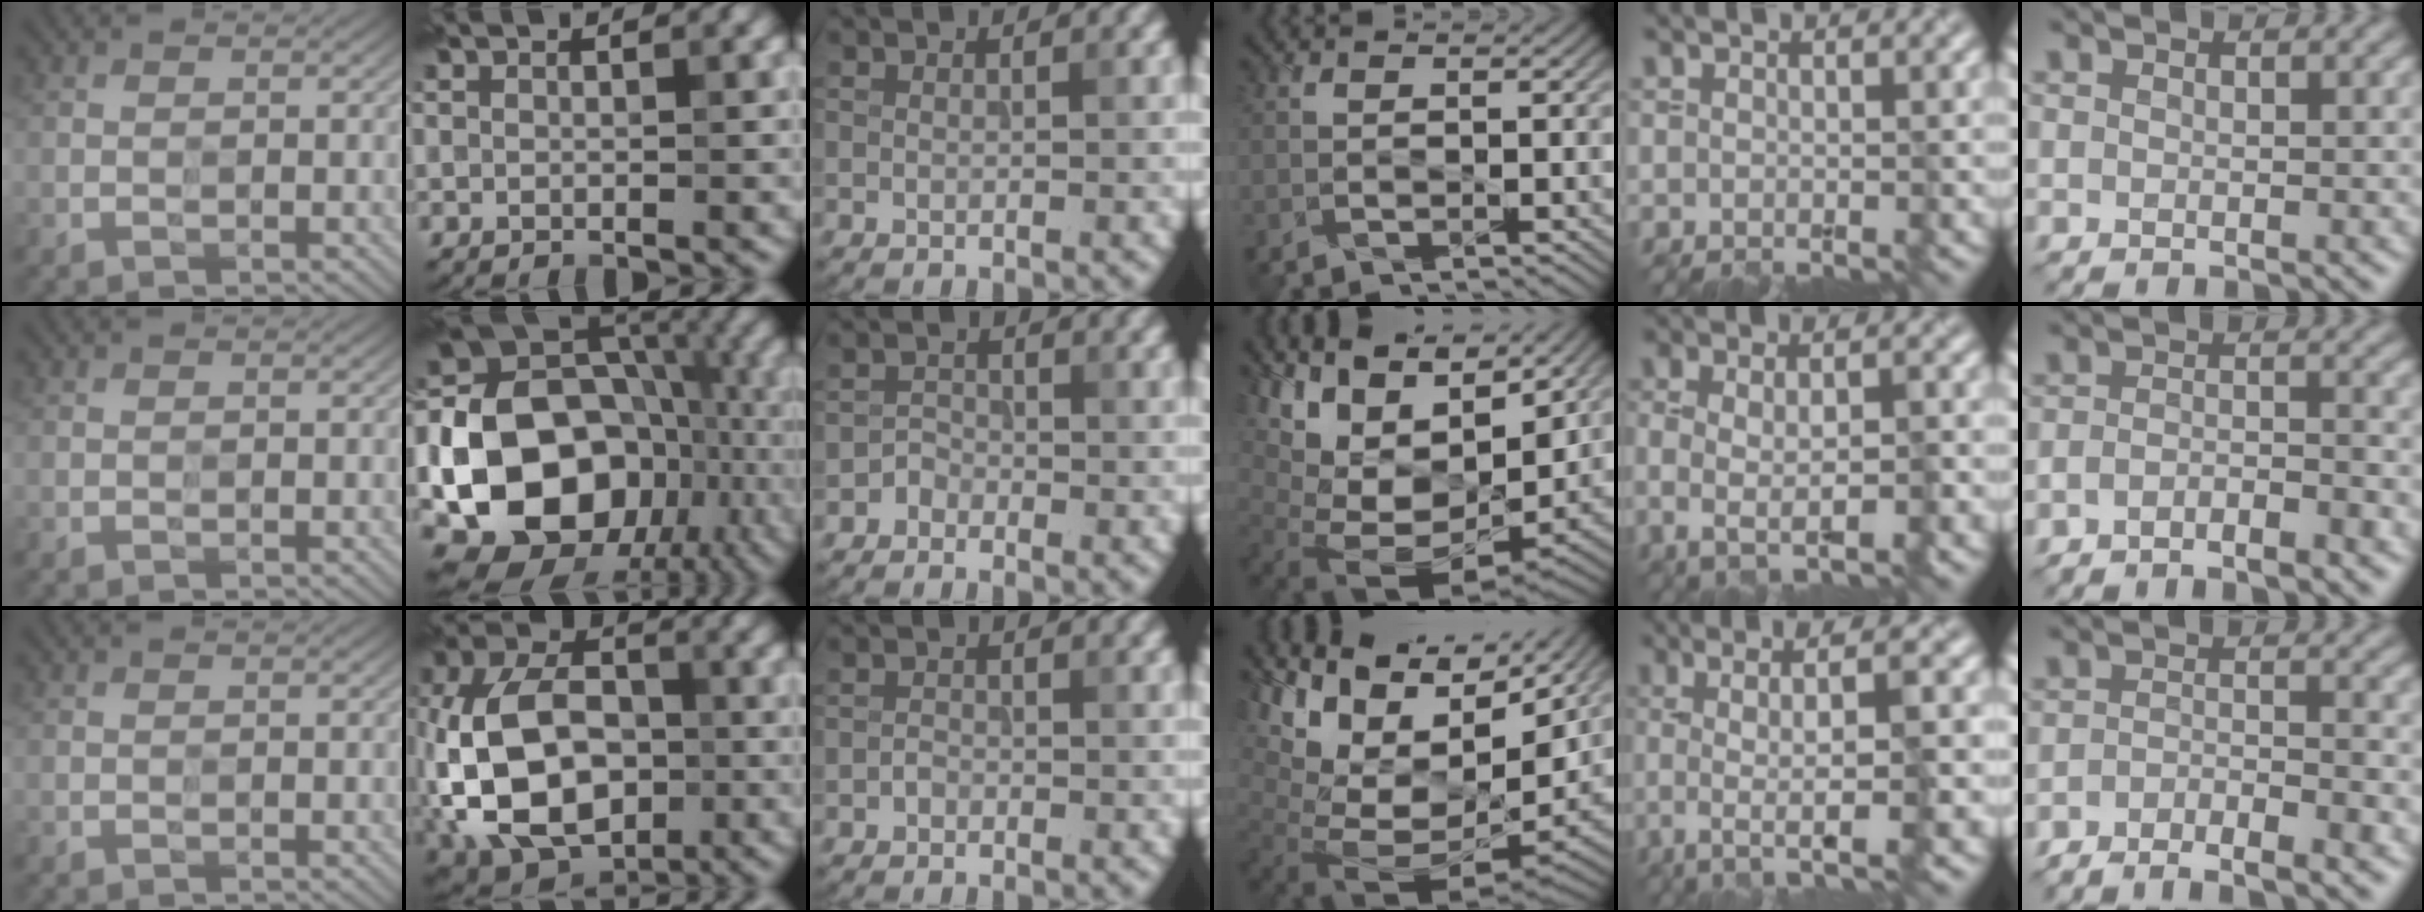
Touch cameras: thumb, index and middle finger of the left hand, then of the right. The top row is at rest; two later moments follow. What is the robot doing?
{"motion": "wipe", "object": "paper plate"}